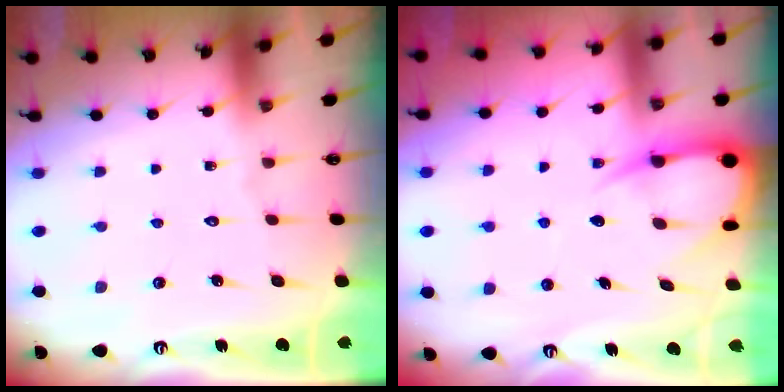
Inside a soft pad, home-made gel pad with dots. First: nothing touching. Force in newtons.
{"total": 8.1, "press": 8.0, "slide": 0.9}